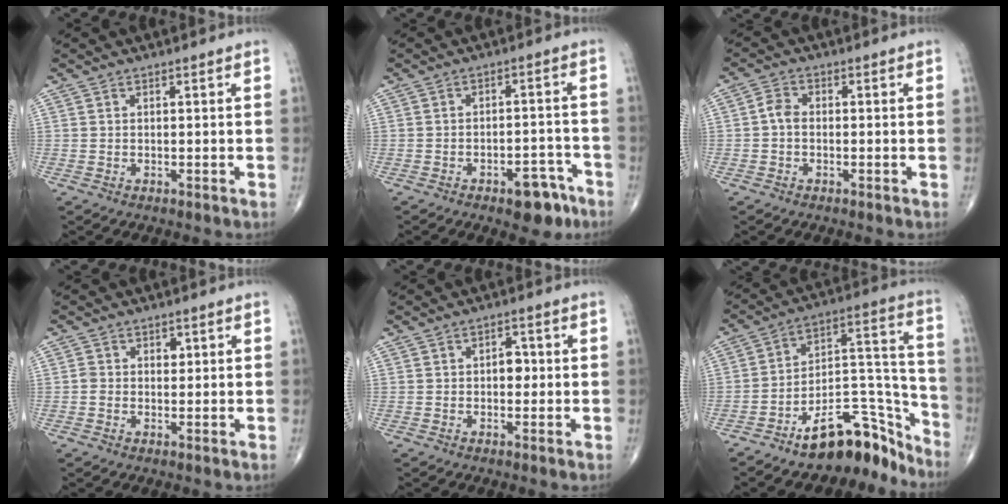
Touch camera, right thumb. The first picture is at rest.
{"total": 7.3, "force": [-4.4, 3.5, 4.6], "torque": [-0.040, 0.034, -0.055]}
{"total": 2.7, "force": [-0.4, 1.9, 1.8], "torque": [-0.030, 0.010, -0.016]}
{"total": 2.3, "force": [0.4, 1.9, 1.3], "torque": [-0.006, 0.002, 0.004]}
{"total": 3.0, "force": [0.0, 2.0, 2.3], "torque": [-0.016, 0.006, -0.004]}
{"total": 16.6, "force": [-12.9, 6.7, 8.0], "torque": [-0.059, 0.140, -0.209]}